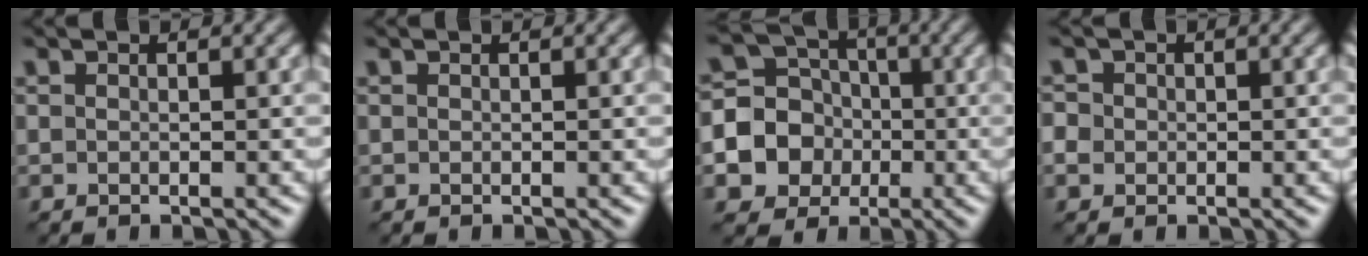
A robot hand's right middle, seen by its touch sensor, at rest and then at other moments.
{"total": 0.0}
{"total": 10.3, "force": [-2.7, 9.6, 2.5], "torque": [-0.068, -0.015, -0.063]}
{"total": 2.0, "force": [0.0, 1.9, 0.6], "torque": [-0.010, 0.010, -0.002]}